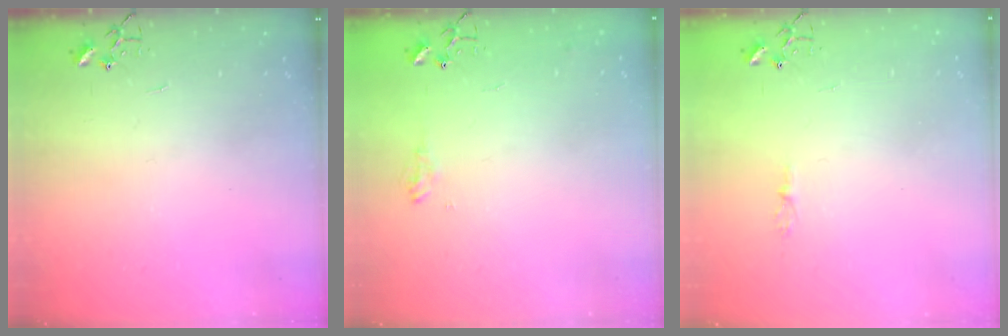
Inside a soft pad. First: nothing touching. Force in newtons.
{"total": 5.8, "press": 5.7, "slide": 0.7}
{"total": 4.1, "press": 4.1, "slide": 0.5}